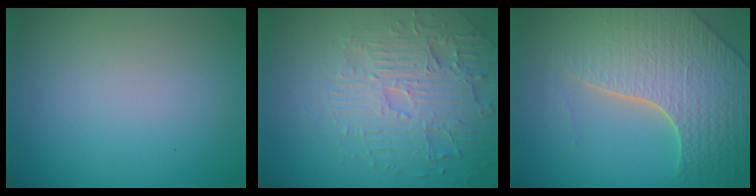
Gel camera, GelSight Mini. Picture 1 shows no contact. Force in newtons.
{"total": 5.1, "press": 4.5, "slide": 2.5}
{"total": 7.6, "press": 5.6, "slide": 5.1}